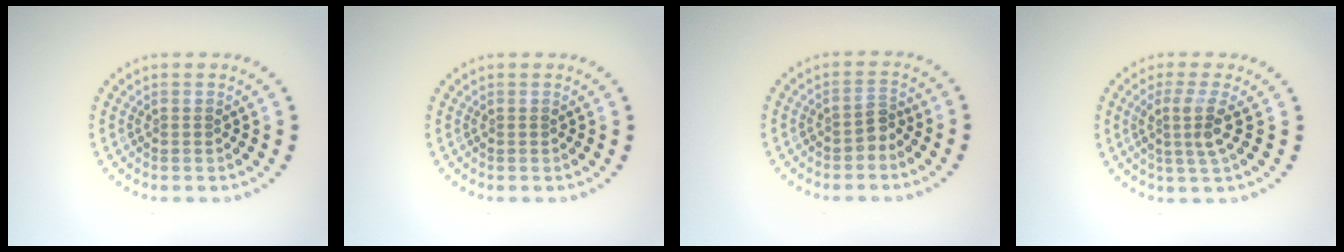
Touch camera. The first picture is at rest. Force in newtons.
{"total": 0.0}
{"total": 1.4, "press": 1.2, "slide": 0.7}
{"total": 2.7, "press": 2.0, "slide": 1.7}